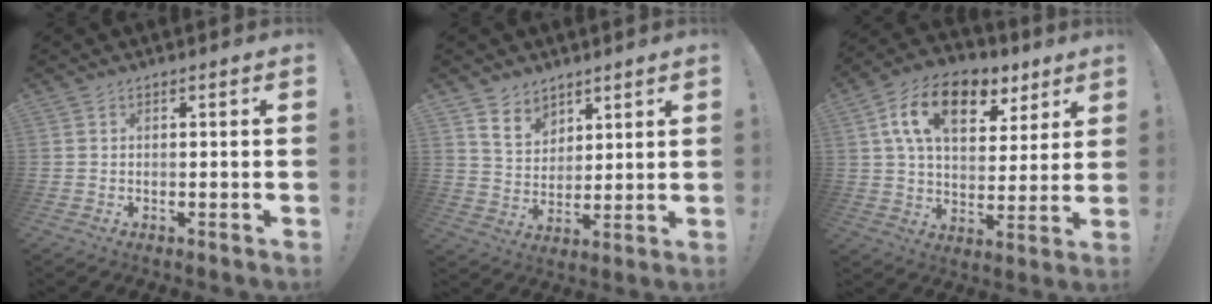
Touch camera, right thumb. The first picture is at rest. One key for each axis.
{"total": 7.9, "fx": 6.0, "fy": 4.8, "fz": 1.8, "tx": -0.034, "ty": -0.042, "tz": 0.117}
{"total": 17.2, "fx": 8.3, "fy": 10.3, "fz": 10.9, "tx": -0.181, "ty": -0.027, "tz": 0.148}